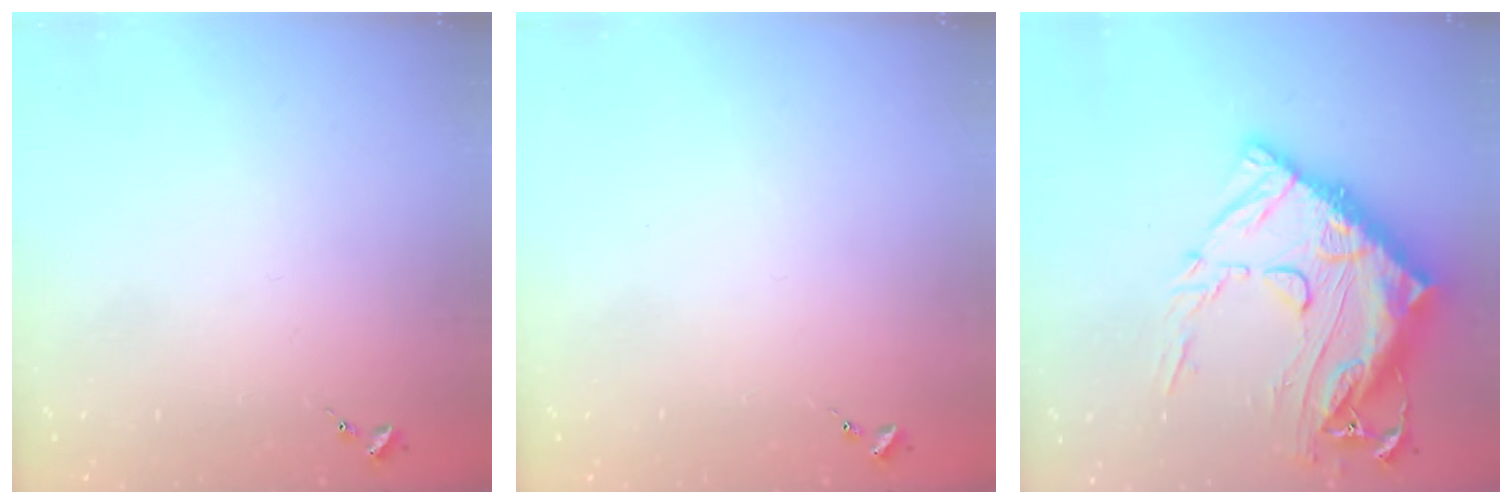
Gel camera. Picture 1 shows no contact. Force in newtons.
{"total": 0.0}
{"total": 27.3, "press": 27.2, "slide": 2.8}